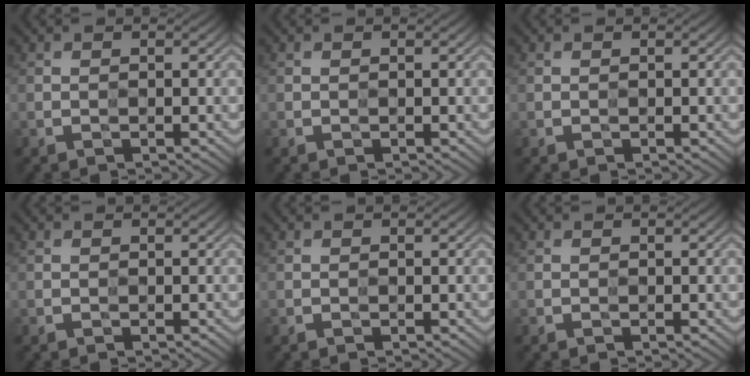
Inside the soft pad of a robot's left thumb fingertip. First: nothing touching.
{"total": 0.0}
{"total": 0.0}
{"total": 0.0}
{"total": 0.0}
{"total": 0.0}